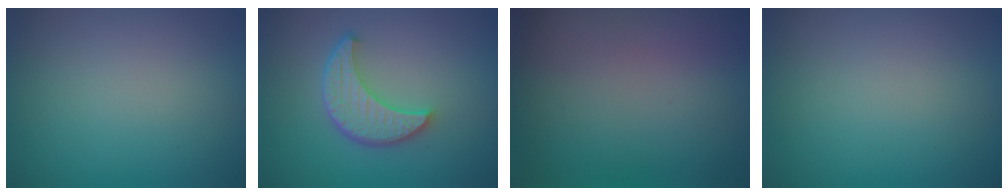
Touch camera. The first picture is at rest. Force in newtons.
{"total": 5.2, "press": 4.1, "slide": 3.3}
{"total": 0.0}
{"total": 0.0}